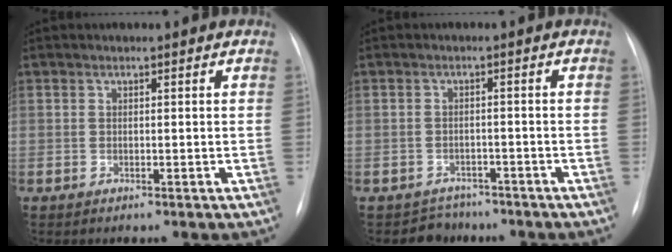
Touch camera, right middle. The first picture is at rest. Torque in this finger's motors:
{"motor_torque": [0.20, -0.21, -0.02, -0.01]}